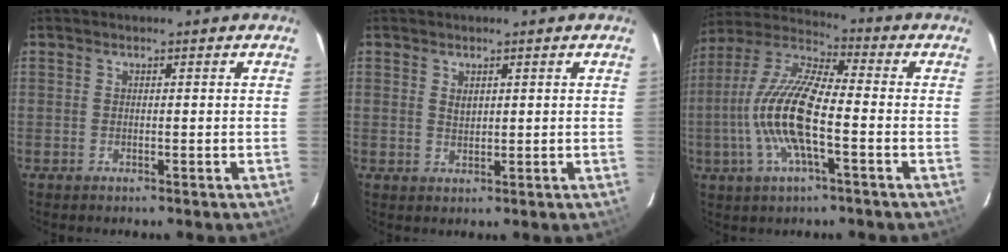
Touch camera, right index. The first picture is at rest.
{"total": 1.8, "force": [0.8, 1.2, 1.1], "torque": [-0.016, 0.002, 0.016]}
{"total": 15.3, "force": [-3.3, 3.9, 14.4], "torque": [-0.296, 0.001, -0.072]}